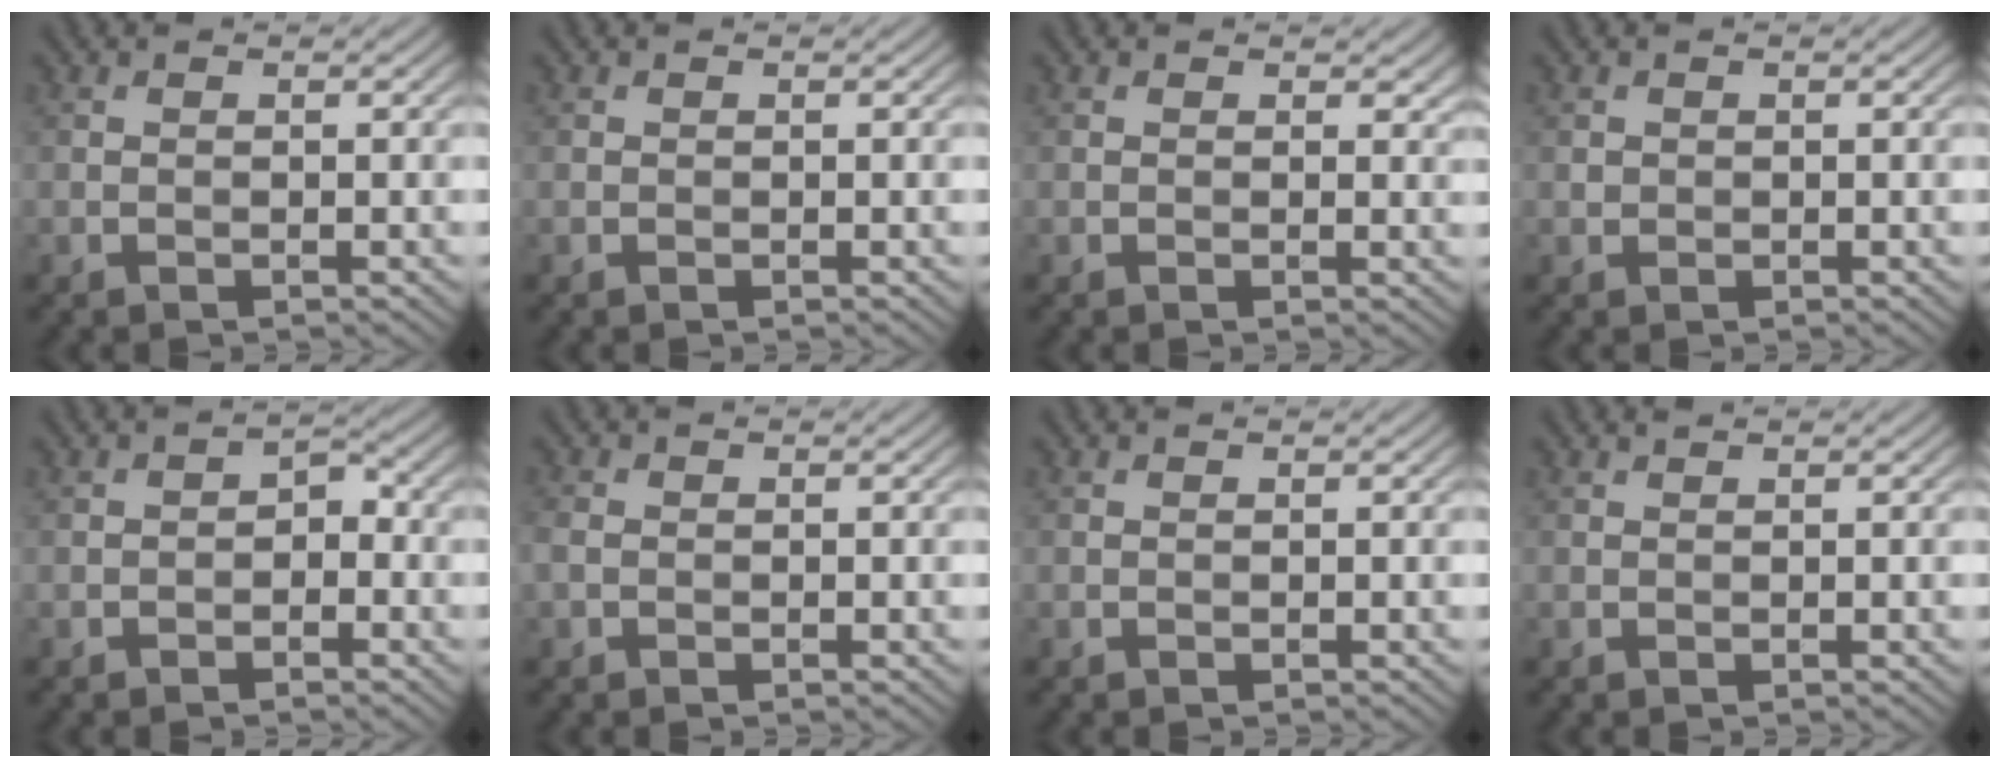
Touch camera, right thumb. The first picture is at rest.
{"total": 0.0}
{"total": 1.2, "force": [0.6, 0.8, 0.7], "torque": [-0.012, -0.005, 0.009]}
{"total": 0.6, "force": [0.1, 0.5, 0.1], "torque": [-0.001, -0.003, 0.002]}
{"total": 2.1, "force": [-0.9, 1.4, 1.3], "torque": [-0.018, 0.004, -0.020]}
{"total": 1.7, "force": [-0.5, 1.4, 1.0], "torque": [-0.028, 0.000, -0.014]}
{"total": 0.0}
{"total": 0.0}